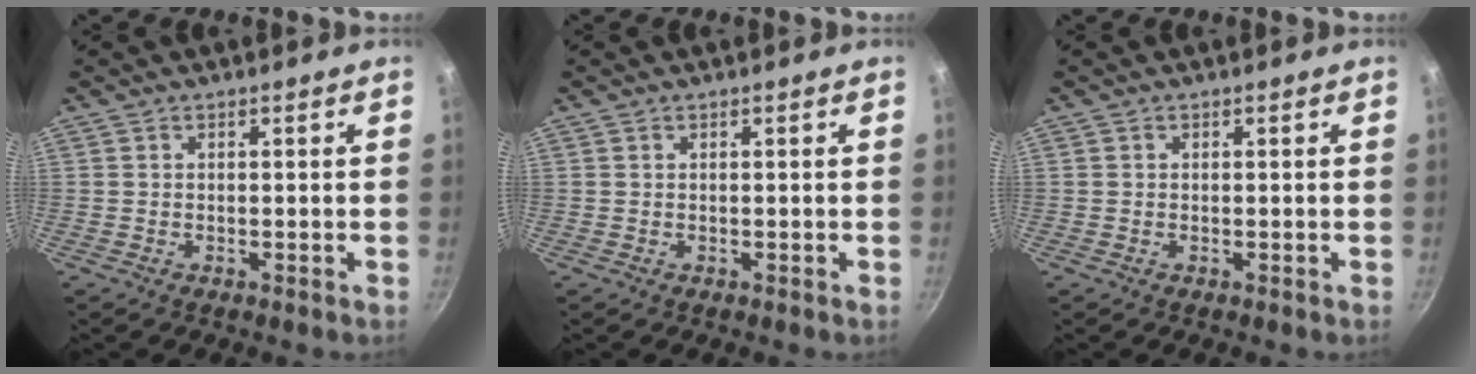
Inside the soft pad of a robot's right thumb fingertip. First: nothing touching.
{"total": 0.0}
{"total": 0.0}